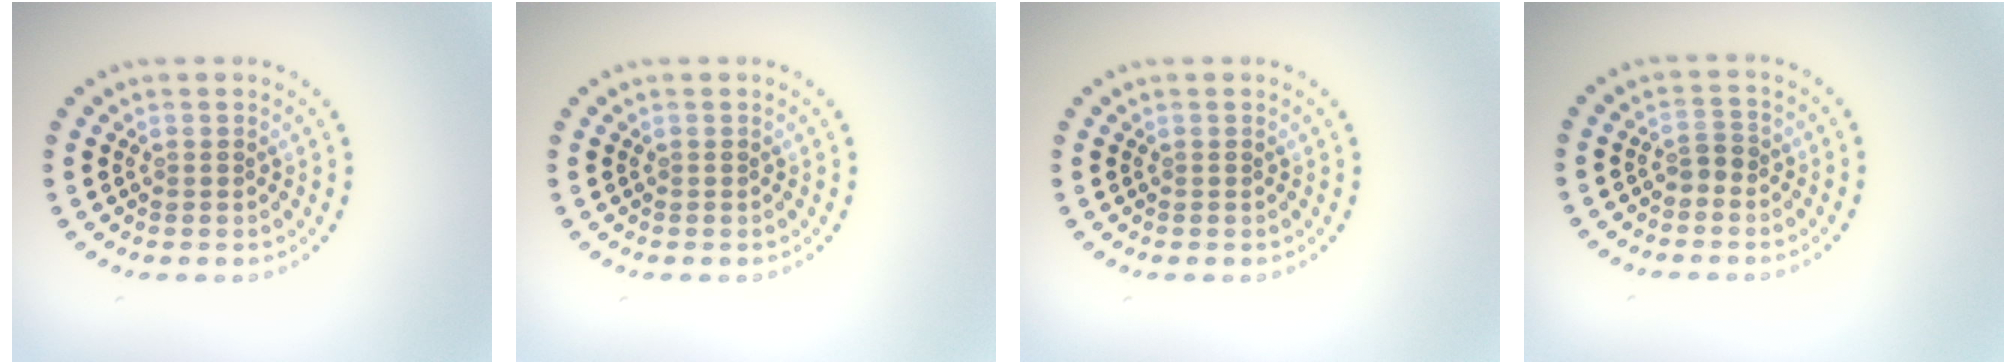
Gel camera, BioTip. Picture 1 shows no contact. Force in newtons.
{"total": 0.0}
{"total": 0.0}
{"total": 1.1, "press": 1.0, "slide": 0.5}